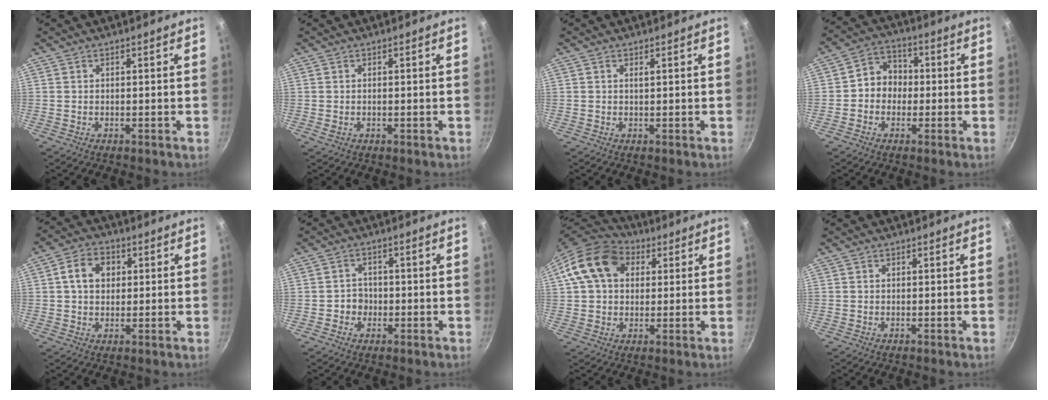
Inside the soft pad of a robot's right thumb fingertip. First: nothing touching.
{"total": 0.7, "force": [-0.1, 0.4, 0.6], "torque": [-0.010, 0.000, -0.001]}
{"total": 0.5, "force": [0.2, 0.1, 0.4], "torque": [-0.009, 0.000, 0.004]}
{"total": 6.9, "force": [-0.5, 6.1, 3.2], "torque": [-0.013, 0.019, -0.023]}
{"total": 7.2, "force": [1.6, 5.6, 4.2], "torque": [-0.051, 0.006, 0.016]}
{"total": 3.2, "force": [-0.9, 2.9, 1.0], "torque": [0.008, 0.010, -0.017]}
{"total": 14.4, "force": [4.1, 10.9, 8.5], "torque": [-0.133, 0.022, 0.057]}
{"total": 0.0}